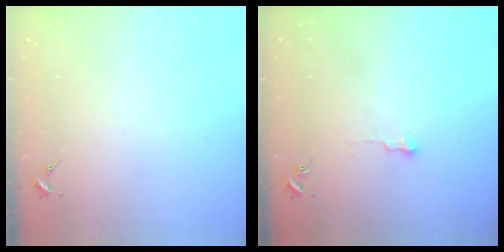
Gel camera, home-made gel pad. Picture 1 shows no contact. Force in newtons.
{"total": 3.8, "press": 3.8, "slide": 0.4}